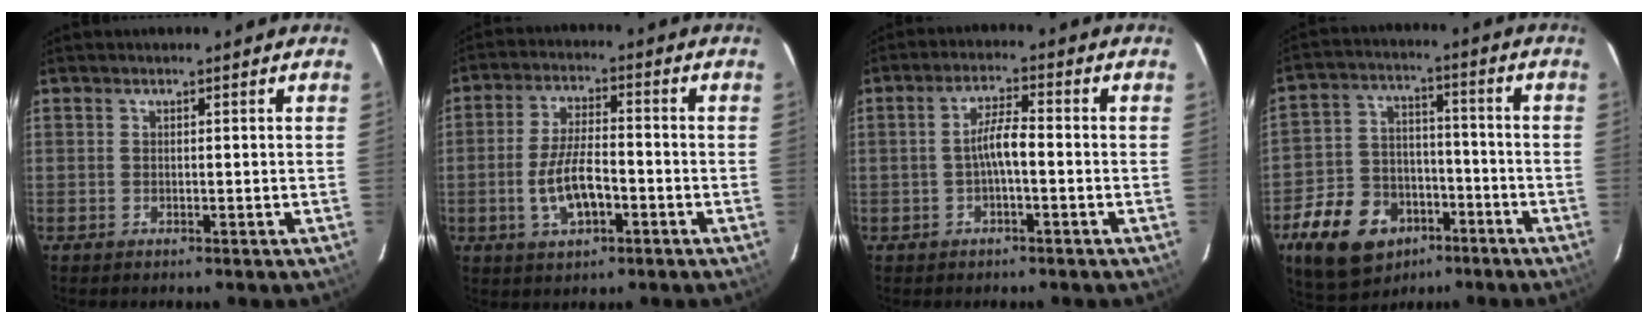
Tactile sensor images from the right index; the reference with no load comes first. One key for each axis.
{"total": 8.7, "fx": -2.8, "fy": 3.3, "fz": 7.6, "tx": -0.153, "ty": -0.001, "tz": -0.048}
{"total": 4.2, "fx": -1.1, "fy": 0.7, "fz": 4.0, "tx": -0.078, "ty": 0.011, "tz": -0.018}
{"total": 16.6, "fx": -9.2, "fy": 11.7, "fz": 7.3, "tx": -0.182, "ty": 0.023, "tz": -0.133}